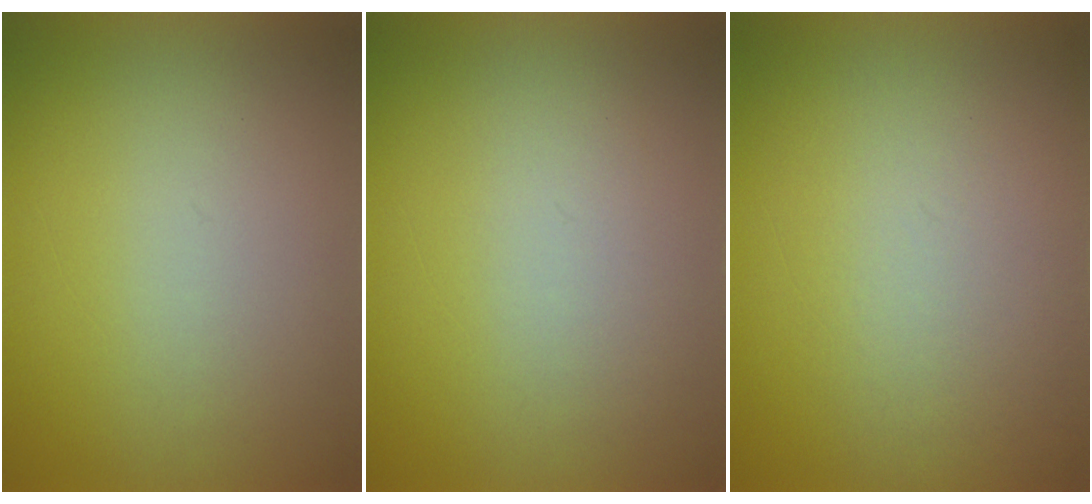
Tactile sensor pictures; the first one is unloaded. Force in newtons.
{"total": 1.4}
{"total": 4.6}